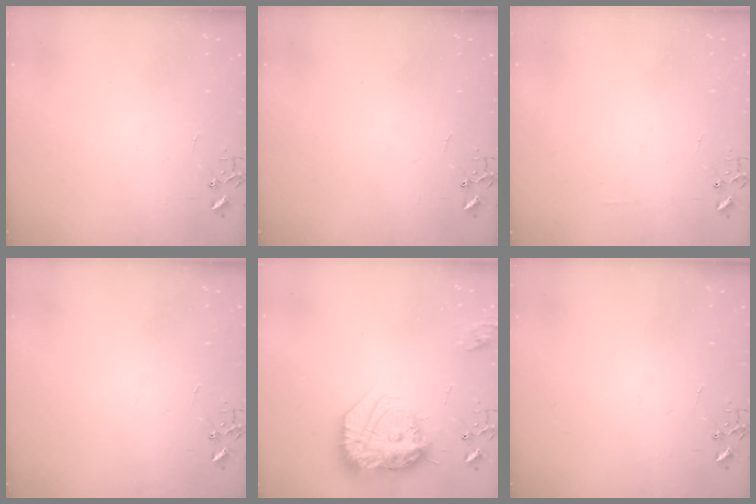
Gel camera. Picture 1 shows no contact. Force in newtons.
{"total": 0.0}
{"total": 3.9, "press": 3.8, "slide": 0.6}
{"total": 0.0}
{"total": 20.9, "press": 20.8, "slide": 1.7}
{"total": 0.0}